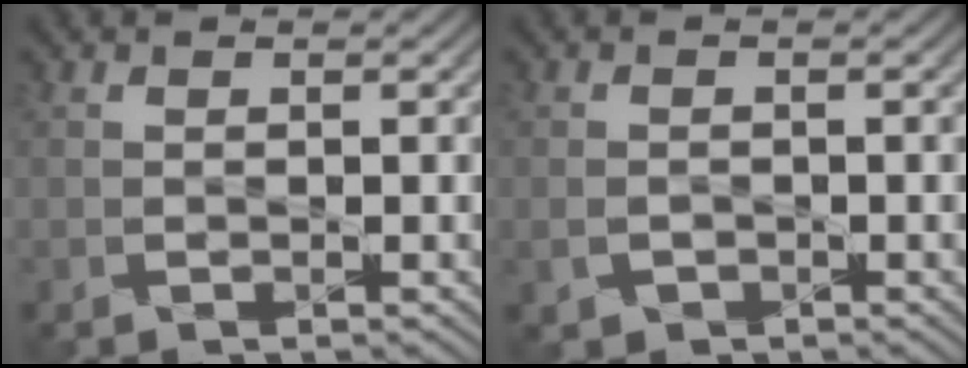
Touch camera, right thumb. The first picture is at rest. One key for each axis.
{"total": 1.9, "fx": -0.6, "fy": 1.5, "fz": 1.0, "tx": -0.026, "ty": -0.009, "tz": -0.012}